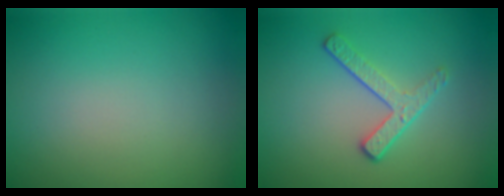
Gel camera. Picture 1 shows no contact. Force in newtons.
{"total": 2.3, "press": 1.7, "slide": 1.6}